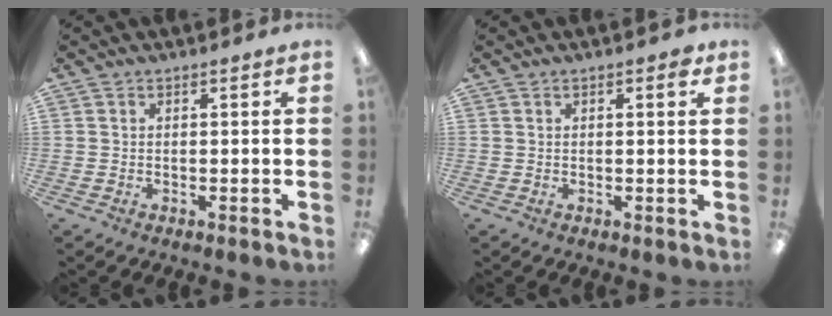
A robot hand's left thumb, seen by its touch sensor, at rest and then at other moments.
{"total": 1.7, "force": [0.8, 0.4, 1.5], "torque": [-0.023, 0.000, 0.011]}